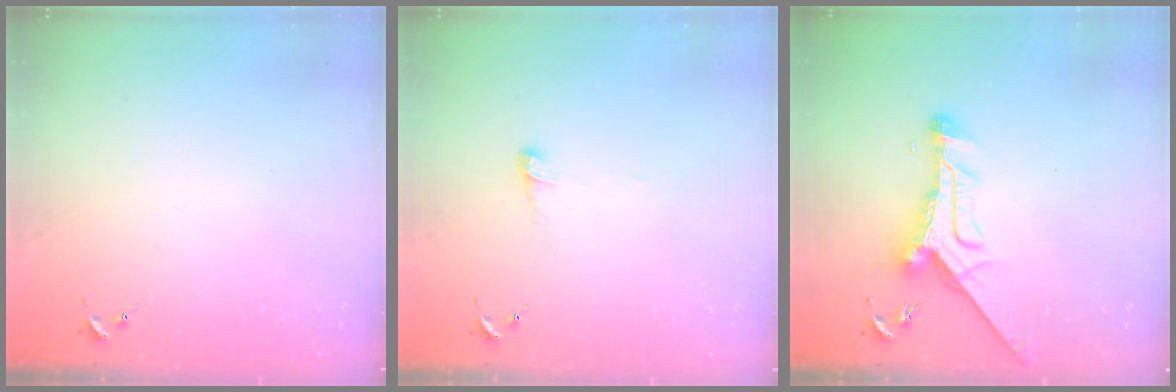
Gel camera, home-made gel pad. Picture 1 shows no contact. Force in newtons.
{"total": 5.8, "press": 5.8, "slide": 0.6}
{"total": 11.9, "press": 11.8, "slide": 1.7}